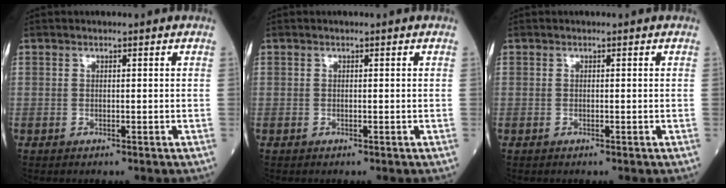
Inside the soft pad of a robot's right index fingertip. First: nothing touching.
{"total": 0.0}
{"total": 0.0}